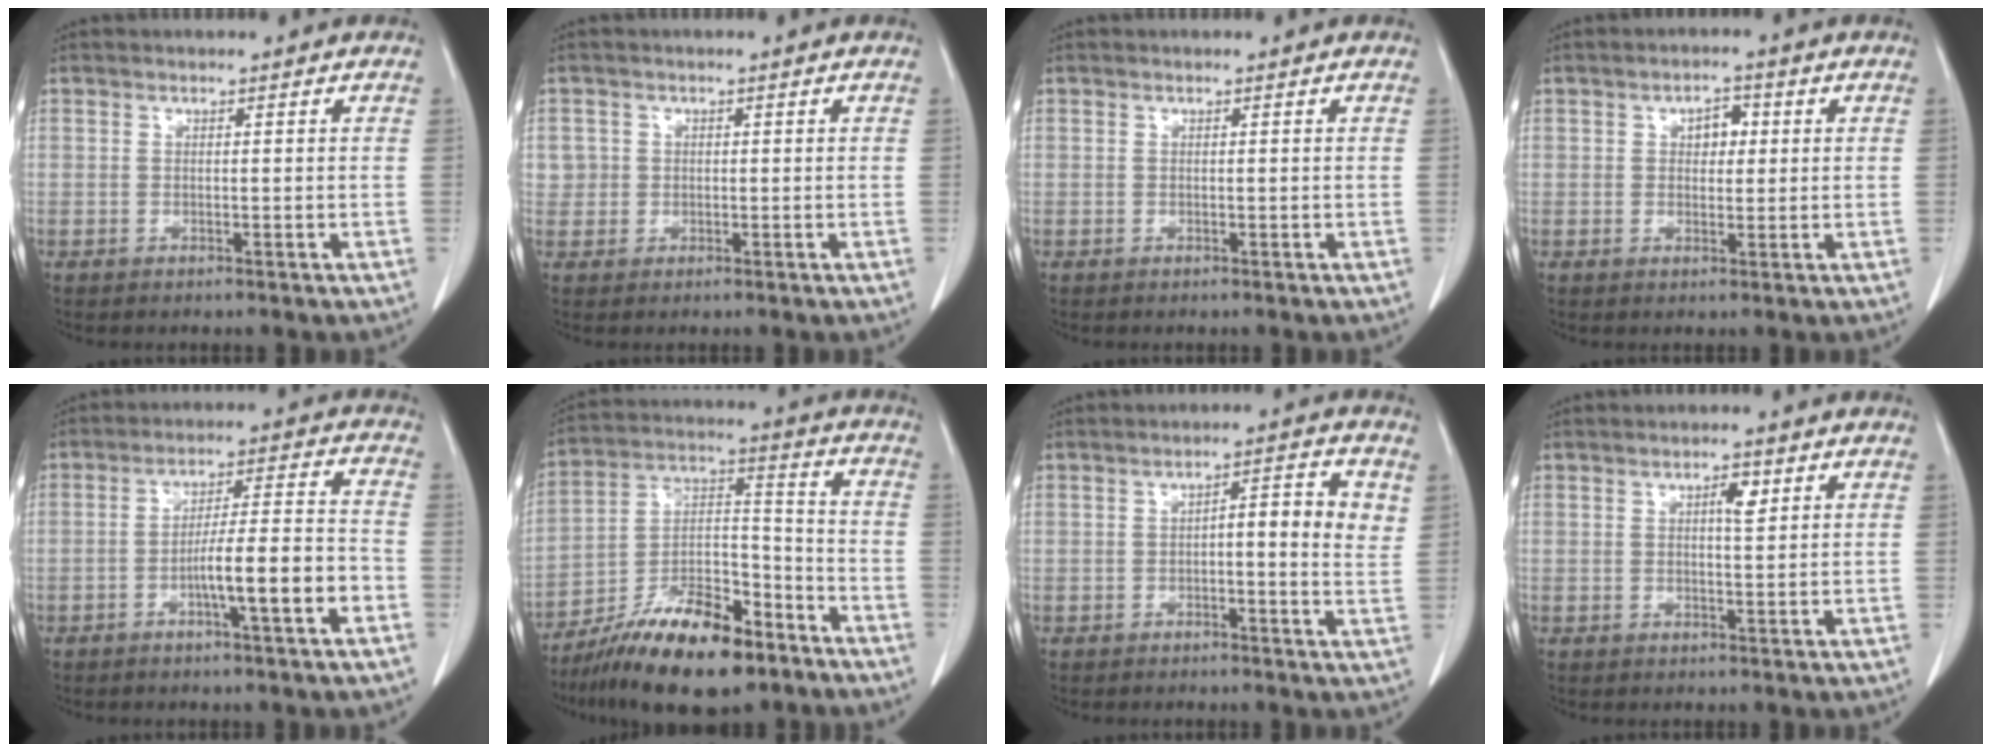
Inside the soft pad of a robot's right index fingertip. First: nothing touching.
{"total": 2.1, "force": [0.4, 2.1, -0.1], "torque": [0.021, 0.007, 0.005]}
{"total": 0.0}
{"total": 3.2, "force": [0.8, 2.0, 2.4], "torque": [-0.033, 0.008, 0.012]}
{"total": 9.7, "force": [-3.7, 0.4, 8.9], "torque": [-0.144, 0.013, -0.057]}
{"total": 18.2, "force": [-12.8, 5.6, 11.6], "torque": [-0.209, 0.015, -0.219]}
{"total": 6.6, "force": [1.2, 1.6, 6.3], "torque": [-0.083, 0.013, 0.011]}
{"total": 2.6, "force": [1.0, 0.7, 2.3], "torque": [-0.040, -0.001, 0.016]}